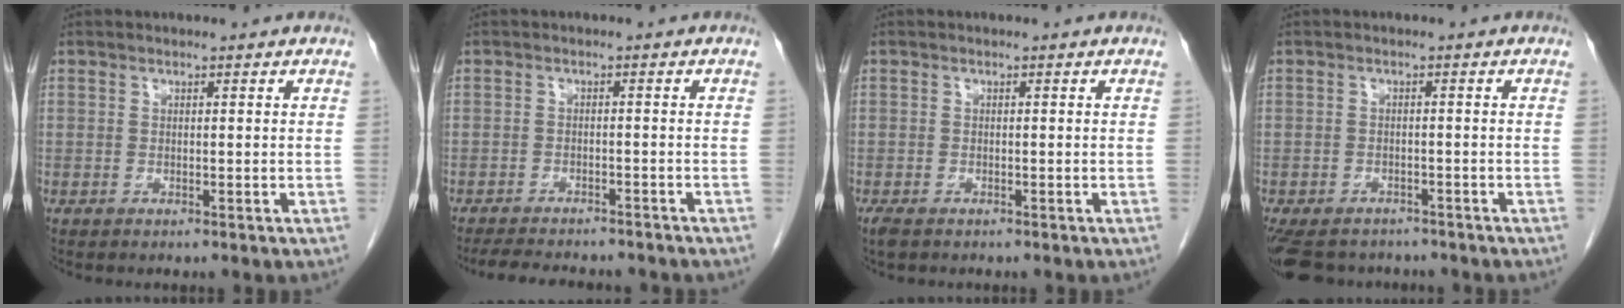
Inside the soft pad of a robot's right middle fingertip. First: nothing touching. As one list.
[{"total": 11.1, "force": [-9.9, 2.7, 4.3], "torque": [-0.070, -0.005, -0.125]}, {"total": 1.8, "force": [-1.2, 0.9, 0.9], "torque": [-0.022, -0.004, -0.015]}, {"total": 11.3, "force": [-9.0, 5.7, 3.8], "torque": [-0.096, -0.010, -0.112]}]